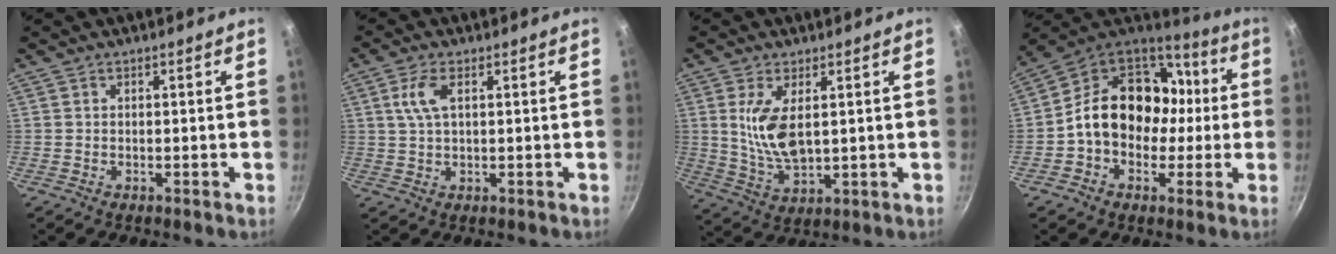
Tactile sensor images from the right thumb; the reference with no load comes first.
{"total": 4.7, "force": [1.5, 2.1, 3.9], "torque": [-0.093, 0.005, 0.030]}
{"total": 9.2, "force": [1.9, 4.3, 7.9], "torque": [-0.154, -0.017, 0.050]}
{"total": 19.0, "force": [-0.8, 14.3, 12.4], "torque": [-0.160, 0.054, -0.016]}